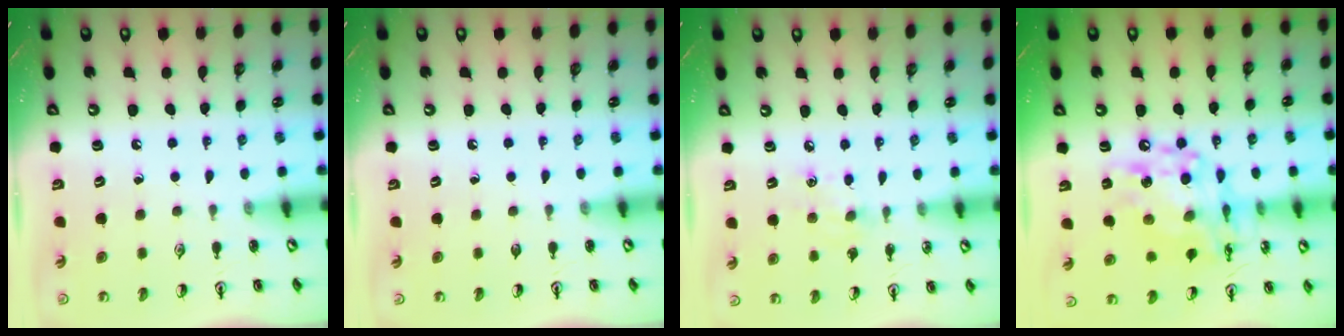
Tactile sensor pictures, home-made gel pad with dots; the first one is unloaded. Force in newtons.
{"total": 0.0}
{"total": 8.0, "press": 7.9, "slide": 0.8}
{"total": 15.3, "press": 15.2, "slide": 1.5}